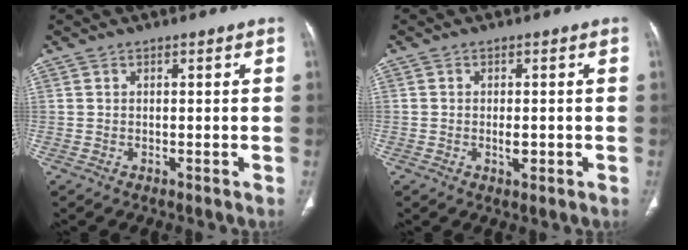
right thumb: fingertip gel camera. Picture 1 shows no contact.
{"total": 2.2, "force": [-0.5, 1.1, 1.8], "torque": [-0.027, 0.000, -0.006]}